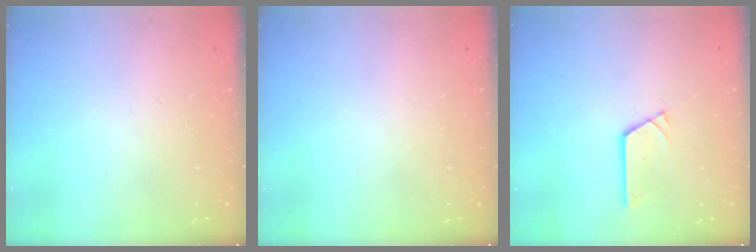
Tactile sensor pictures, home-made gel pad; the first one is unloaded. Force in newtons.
{"total": 0.0}
{"total": 4.1, "press": 4.1, "slide": 0.2}